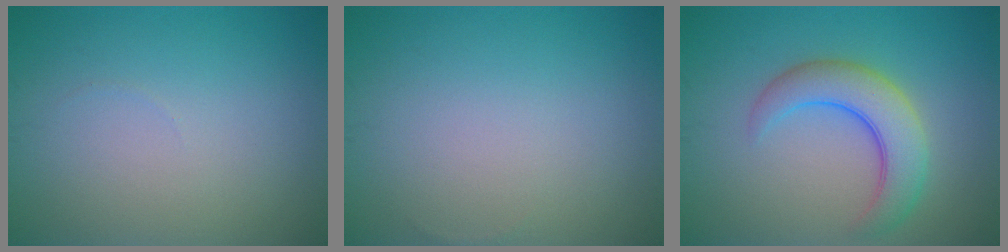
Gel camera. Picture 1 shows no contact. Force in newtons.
{"total": 0.0}
{"total": 5.4, "press": 5.3, "slide": 0.3}